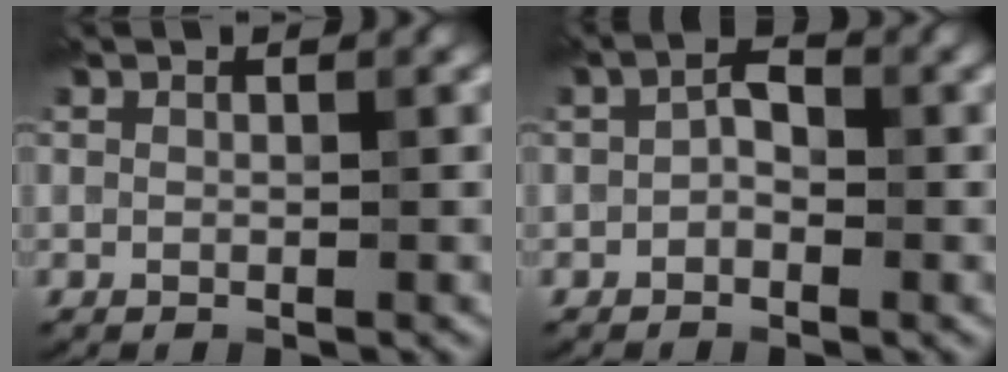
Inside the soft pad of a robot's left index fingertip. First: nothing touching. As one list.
[{"total": 1.8, "force": [-0.7, 1.1, 1.3], "torque": [-0.021, 0.013, -0.016]}]